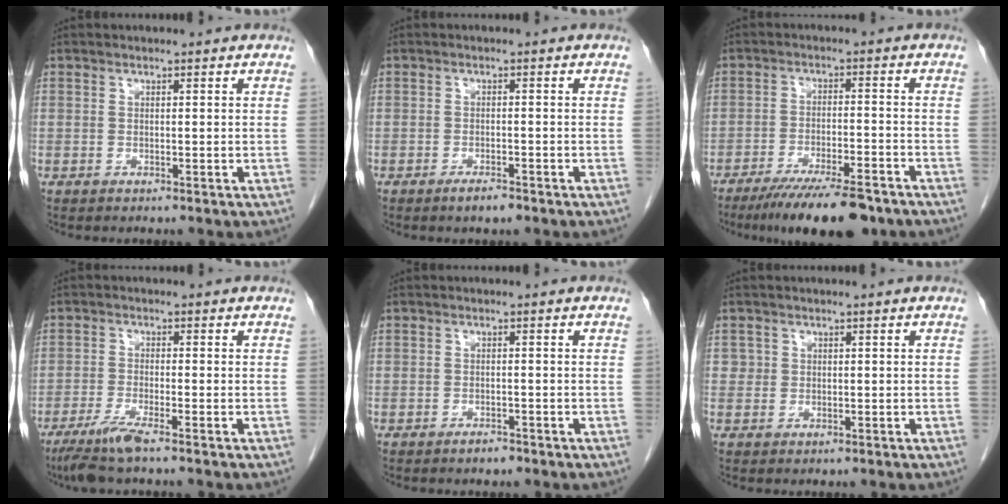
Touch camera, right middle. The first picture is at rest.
{"total": 2.2, "force": [-1.6, 0.5, 1.4], "torque": [-0.027, -0.002, -0.025]}
{"total": 12.8, "force": [-10.0, 2.2, 7.8], "torque": [-0.116, -0.021, -0.158]}
{"total": 5.1, "force": [-3.7, -0.2, 3.5], "torque": [-0.074, -0.016, -0.074]}
{"total": 1.4, "force": [-1.1, 0.3, 0.8], "torque": [-0.017, -0.001, -0.016]}
{"total": 1.4, "force": [0.2, 1.4, 0.0], "torque": [0.012, 0.005, 0.000]}